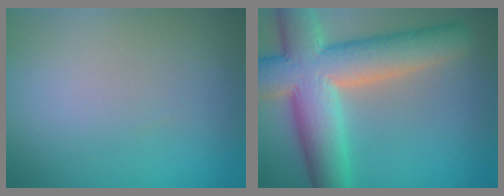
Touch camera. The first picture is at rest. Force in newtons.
{"total": 11.4, "press": 11.3, "slide": 0.8}